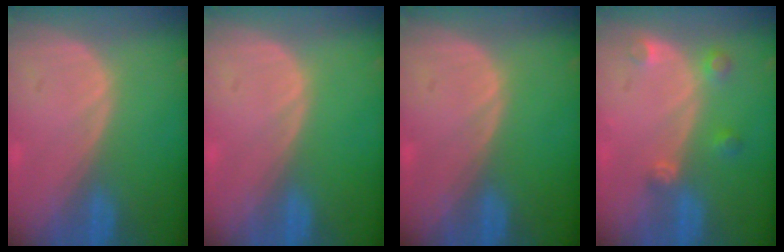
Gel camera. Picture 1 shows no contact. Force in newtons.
{"total": 0.0}
{"total": 0.0}
{"total": 3.0, "press": 2.9, "slide": 0.6}